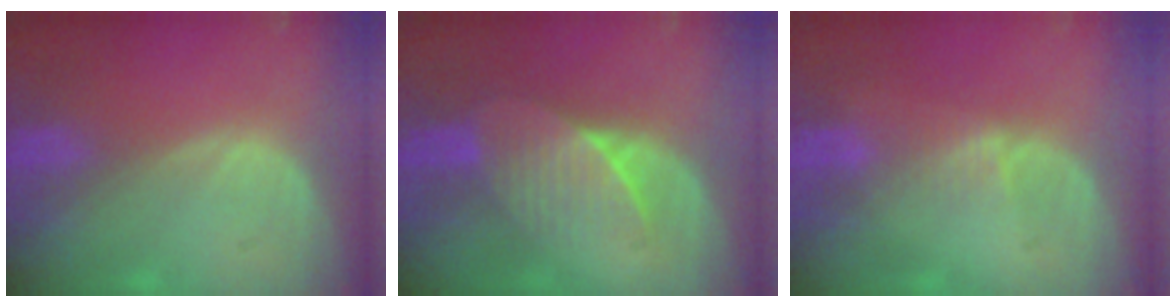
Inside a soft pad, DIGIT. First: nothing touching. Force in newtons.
{"total": 6.8, "press": 6.4, "slide": 2.3}
{"total": 1.6, "press": 1.6, "slide": 0.3}